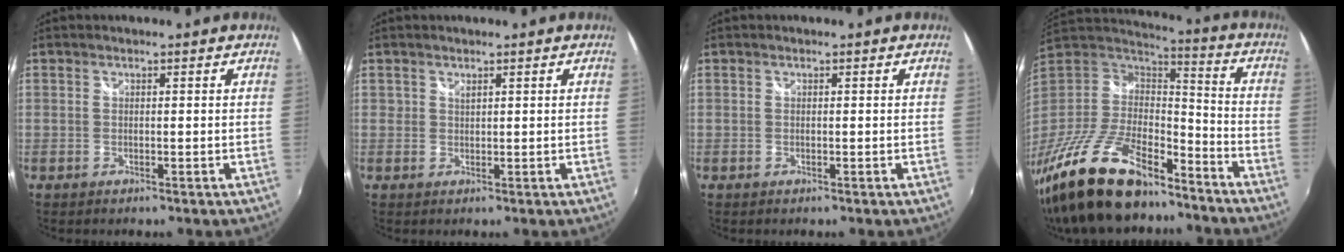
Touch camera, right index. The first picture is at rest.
{"total": 0.8, "force": [0.7, 0.5, 0.2], "torque": [-0.003, 0.000, 0.012]}
{"total": 0.0}
{"total": 27.5, "force": [-19.8, 10.3, 16.2], "torque": [-0.332, -0.029, -0.333]}